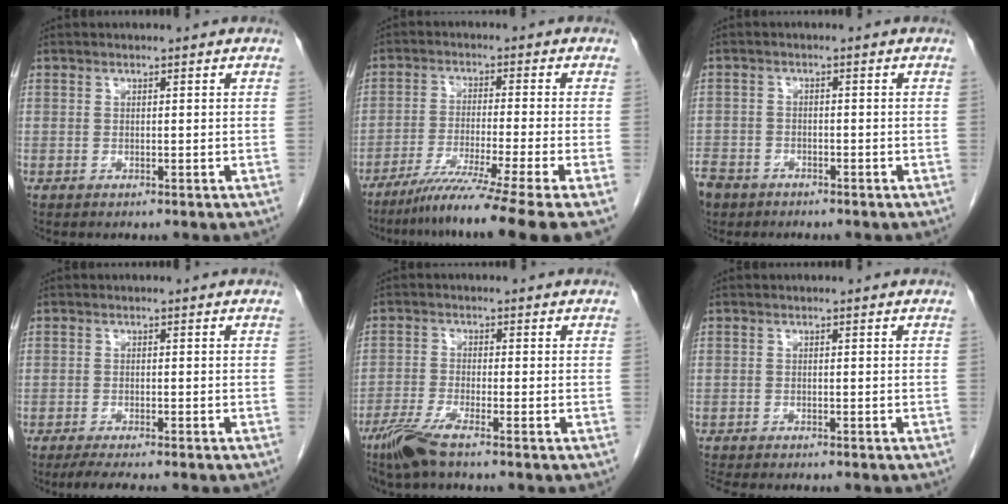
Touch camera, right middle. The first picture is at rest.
{"total": 13.2, "force": [-9.5, -2.5, 8.8], "torque": [-0.139, -0.050, -0.149]}
{"total": 8.3, "force": [-5.8, 5.4, 2.5], "torque": [-0.080, -0.005, -0.099]}
{"total": 5.6, "force": [-4.7, 0.3, 3.1], "torque": [-0.047, -0.014, -0.071]}
{"total": 5.2, "force": [-3.9, 0.1, 3.5], "torque": [-0.080, -0.016, -0.081]}
{"total": 6.8, "force": [-6.1, 1.0, 2.9], "torque": [-0.042, -0.010, -0.090]}